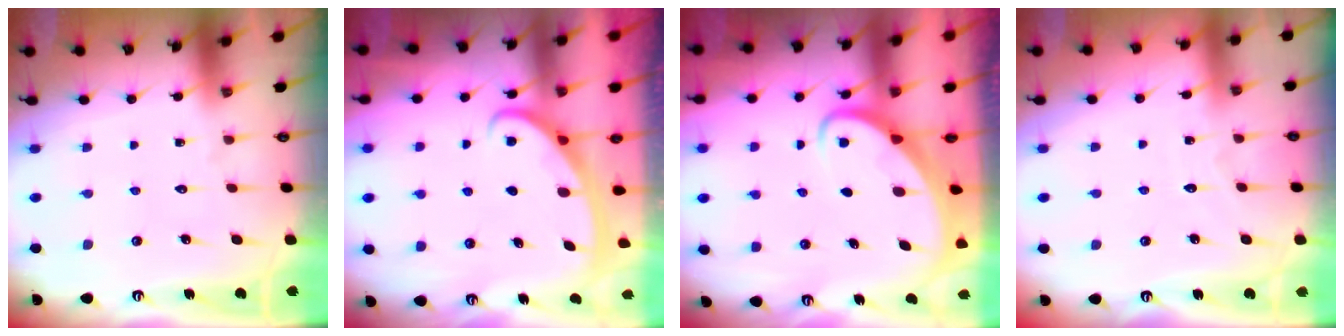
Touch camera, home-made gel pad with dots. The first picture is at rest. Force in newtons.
{"total": 2.9, "press": 2.9, "slide": 0.3}
{"total": 2.8, "press": 2.8, "slide": 0.3}
{"total": 2.9, "press": 2.9, "slide": 0.4}